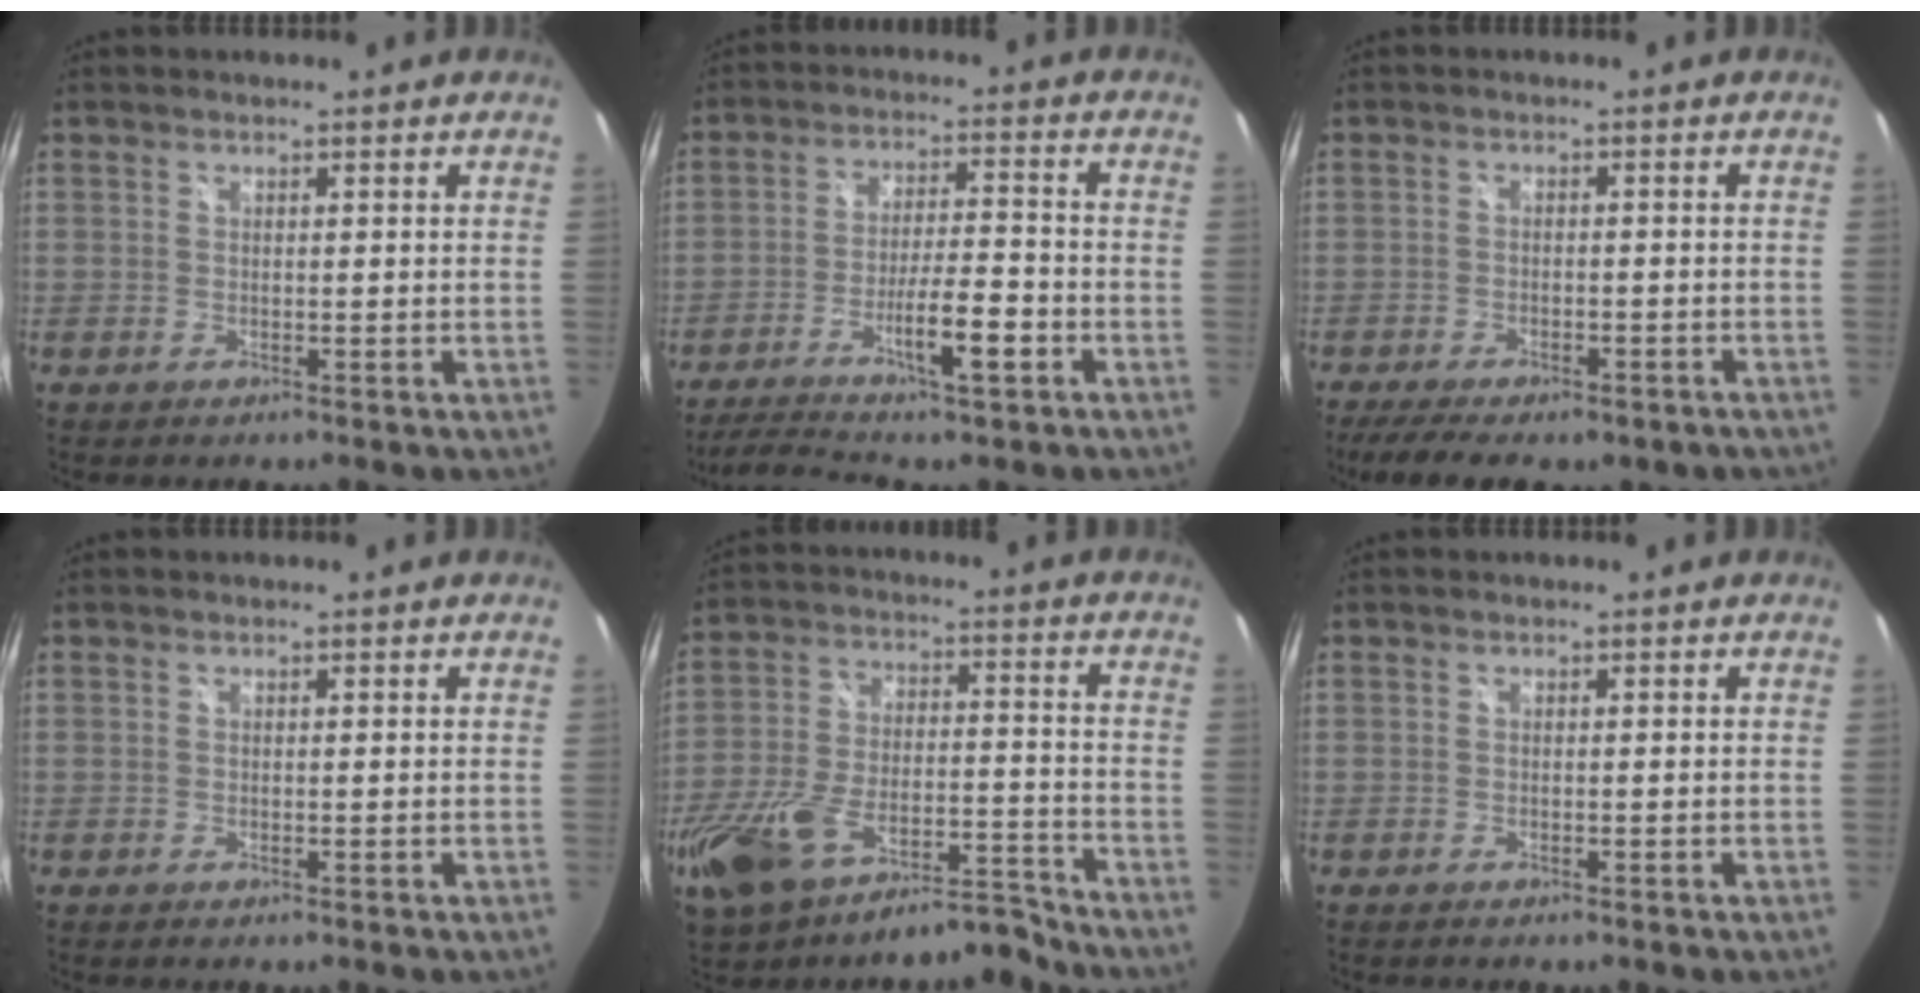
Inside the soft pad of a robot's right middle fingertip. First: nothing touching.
{"total": 11.4, "force": [-7.0, 2.0, 8.7], "torque": [-0.173, -0.001, -0.116]}
{"total": 12.0, "force": [-8.9, 4.4, 6.7], "torque": [-0.145, -0.034, -0.124]}
{"total": 0.0}
{"total": 16.8, "force": [-12.9, 6.2, 8.9], "torque": [-0.185, -0.012, -0.214]}
{"total": 0.7, "force": [-0.6, 0.2, 0.3], "torque": [-0.006, -0.002, -0.012]}